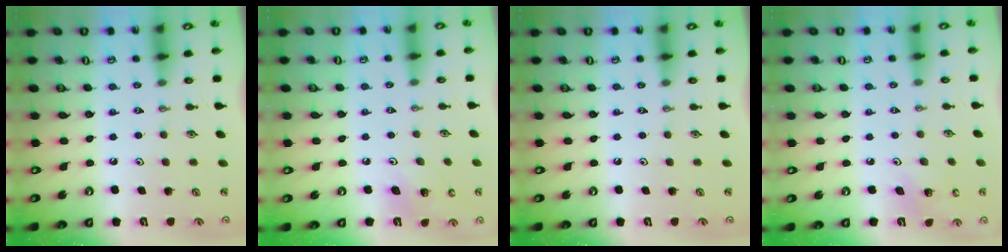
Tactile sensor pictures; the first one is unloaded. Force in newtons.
{"total": 6.6, "press": 6.3, "slide": 2.2}
{"total": 0.0}
{"total": 5.7, "press": 5.7, "slide": 0.4}